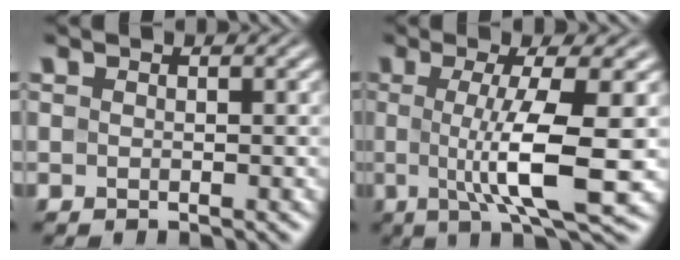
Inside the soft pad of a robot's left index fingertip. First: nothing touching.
{"total": 7.8, "force": [-0.4, 1.5, 7.6], "torque": [-0.126, -0.007, -0.005]}